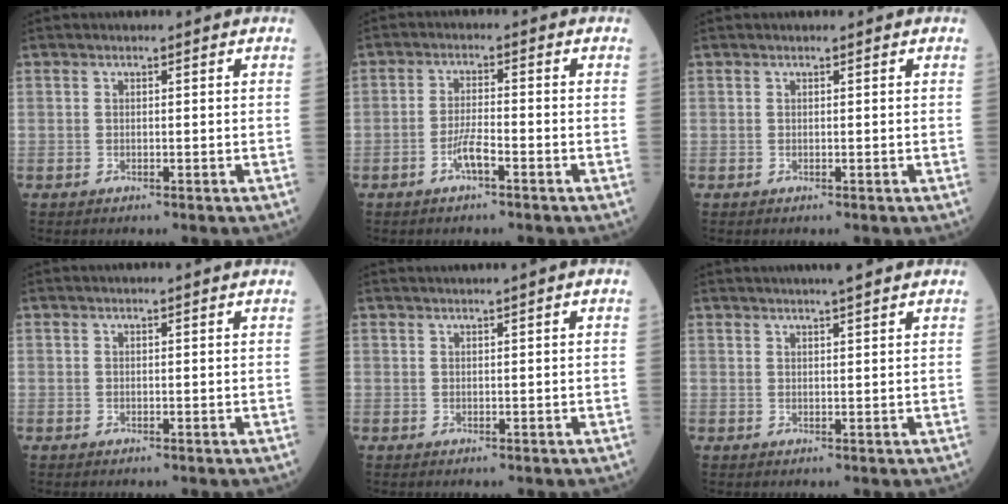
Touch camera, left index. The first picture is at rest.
{"total": 3.5, "force": [-2.0, 0.4, 2.8], "torque": [-0.058, 0.001, -0.038]}
{"total": 0.0}
{"total": 2.0, "force": [1.9, -0.3, 0.7], "torque": [-0.012, 0.006, 0.021]}
{"total": 2.5, "force": [2.0, -0.9, 1.2], "torque": [-0.013, 0.013, 0.040]}
{"total": 6.0, "force": [5.2, 0.0, 3.1], "torque": [-0.049, 0.017, 0.071]}